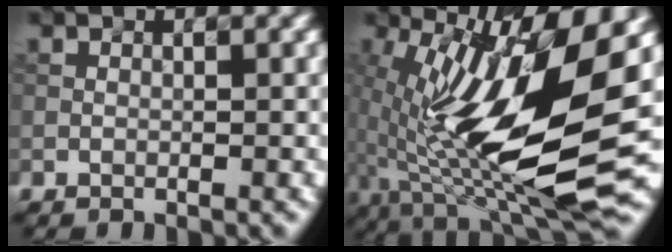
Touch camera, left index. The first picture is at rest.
{"total": 15.8, "force": [-1.1, 5.8, 14.7], "torque": [-0.272, -0.009, -0.015]}